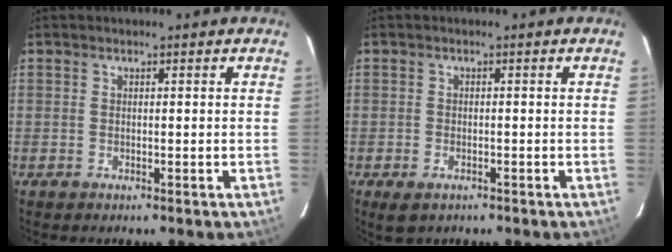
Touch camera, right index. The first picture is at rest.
{"total": 3.2, "force": [-1.9, 1.9, 1.7], "torque": [-0.035, -0.008, -0.030]}